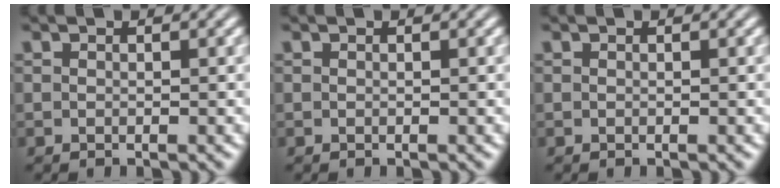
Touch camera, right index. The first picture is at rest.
{"total": 0.0}
{"total": 0.0}